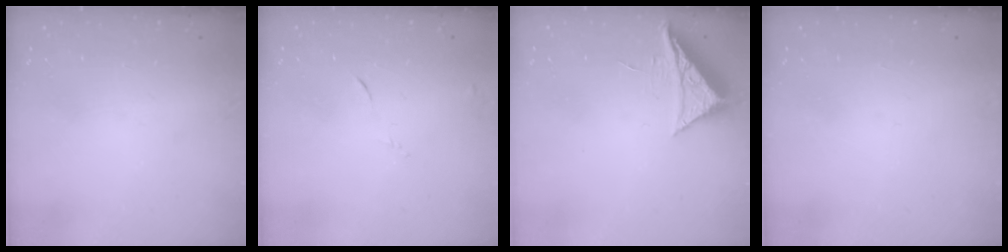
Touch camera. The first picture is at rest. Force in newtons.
{"total": 5.2, "press": 5.1, "slide": 0.6}
{"total": 7.1, "press": 7.1, "slide": 0.2}
{"total": 1.5, "press": 1.5, "slide": 0.1}